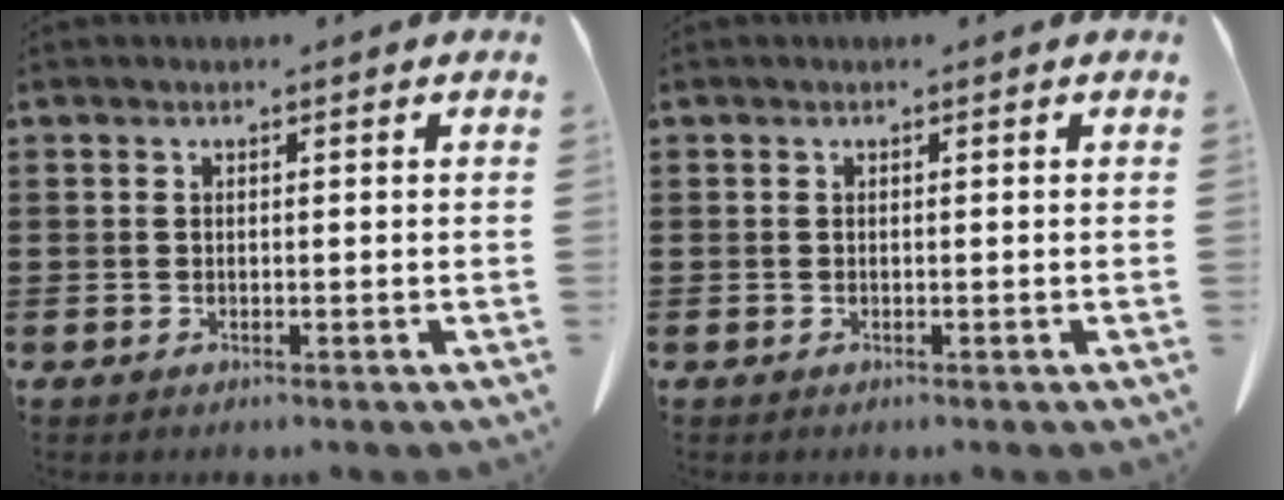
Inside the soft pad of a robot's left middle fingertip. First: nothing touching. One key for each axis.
{"total": 0.0}